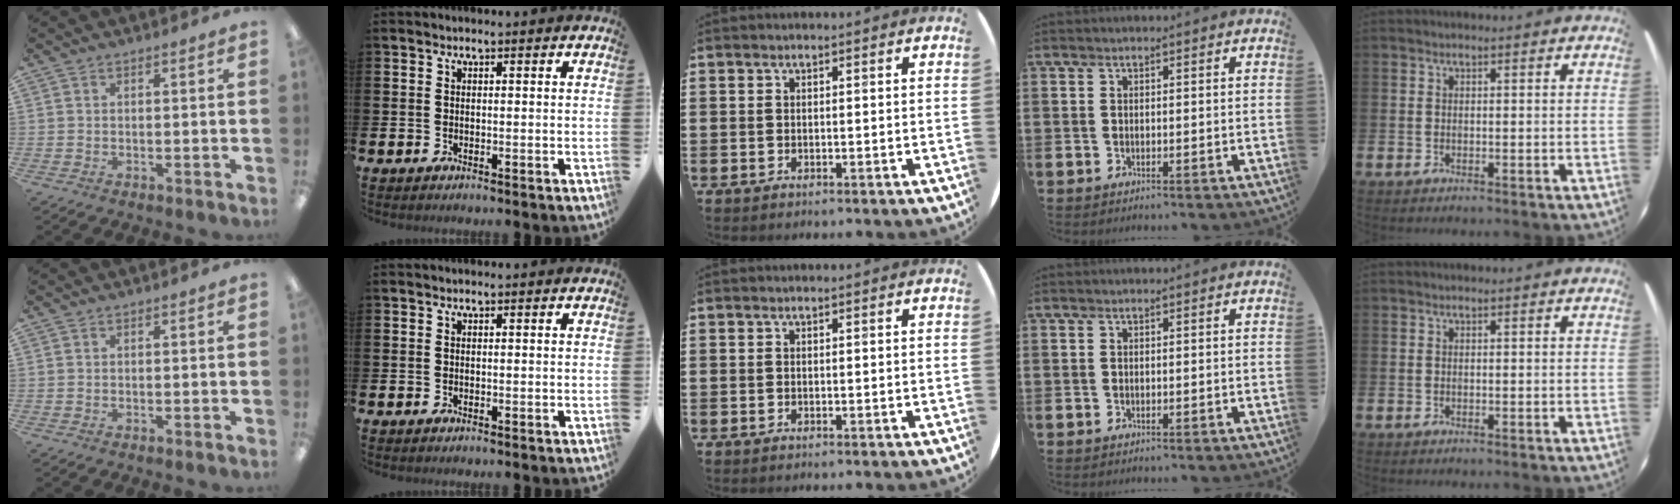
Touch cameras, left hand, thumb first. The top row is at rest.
{}